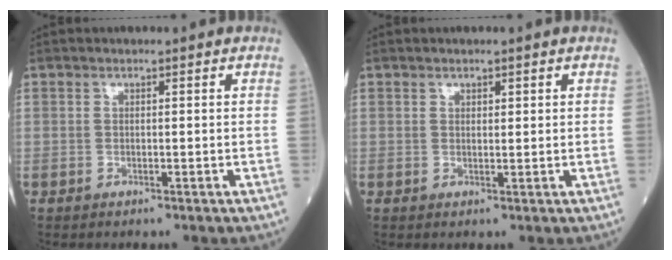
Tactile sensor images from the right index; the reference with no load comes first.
{"total": 0.9, "force": [0.5, 0.5, 0.6], "torque": [-0.008, -0.001, 0.008]}